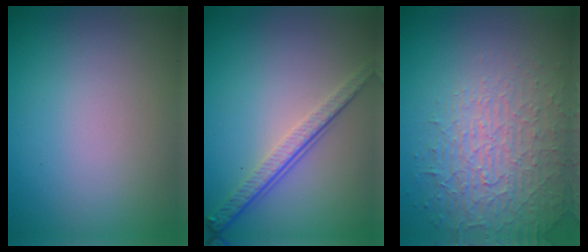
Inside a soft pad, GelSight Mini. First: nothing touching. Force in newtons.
{"total": 3.9, "press": 2.7, "slide": 2.8}
{"total": 4.0, "press": 3.8, "slide": 1.2}